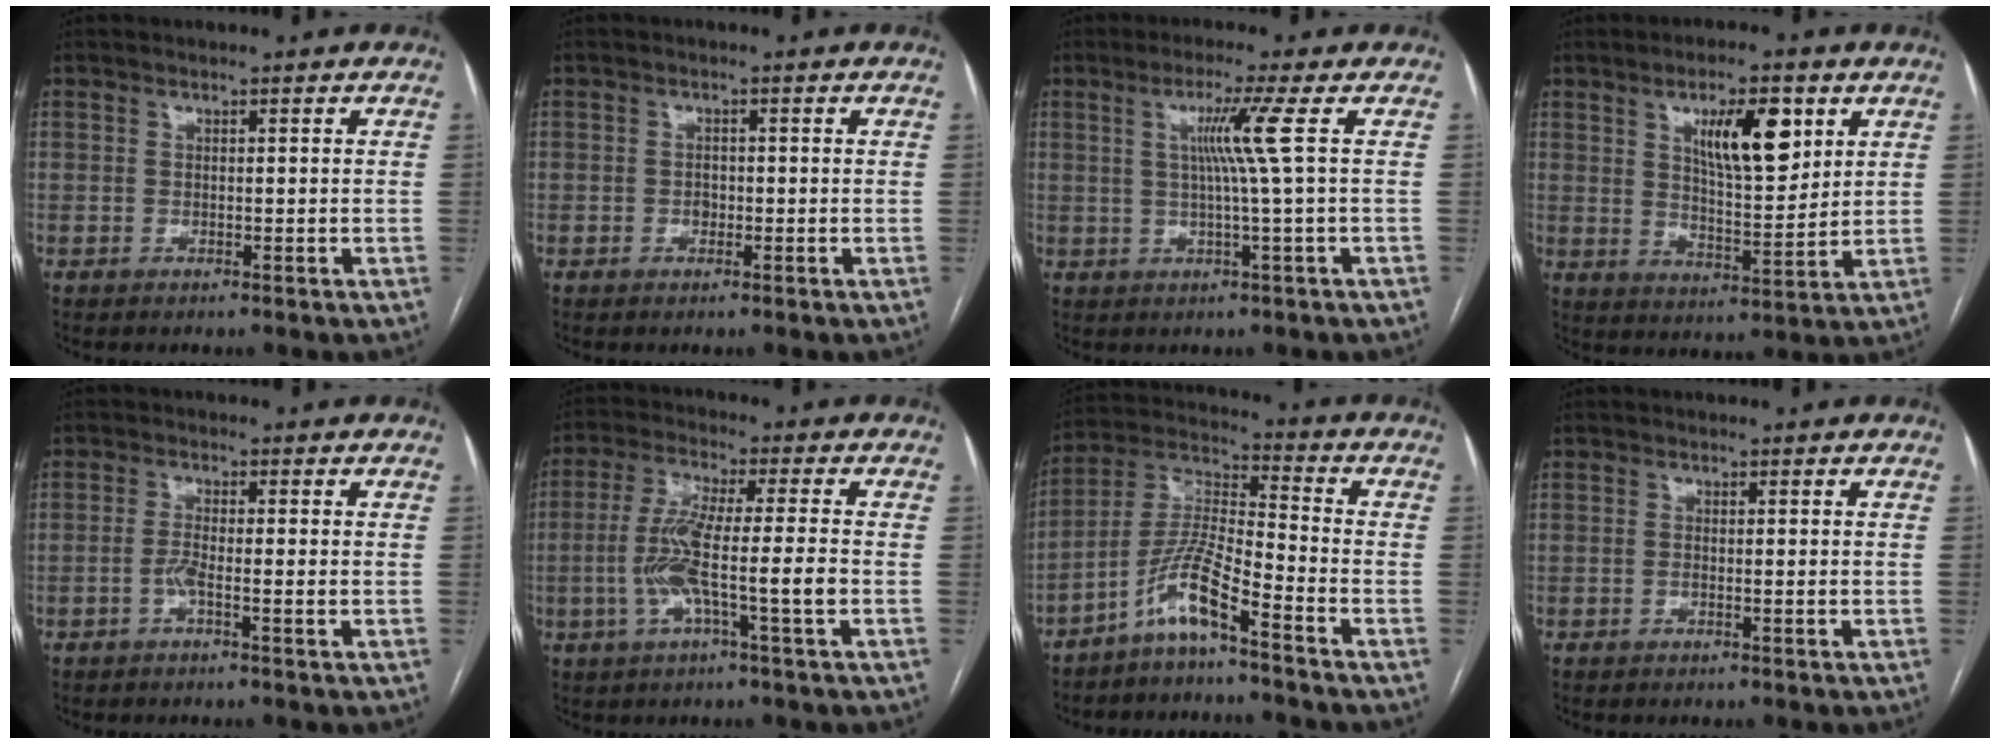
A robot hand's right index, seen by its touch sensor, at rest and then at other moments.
{"total": 1.2, "force": [-0.3, 0.9, 0.7], "torque": [-0.011, 0.003, -0.004]}
{"total": 5.7, "force": [1.1, -2.1, 5.2], "torque": [-0.101, 0.000, 0.024]}
{"total": 10.6, "force": [4.7, 3.1, 9.0], "torque": [-0.150, 0.002, 0.082]}
{"total": 2.6, "force": [-0.9, 0.1, 2.5], "torque": [-0.049, 0.002, -0.019]}
{"total": 9.5, "force": [-2.2, -0.1, 9.2], "torque": [-0.185, 0.006, -0.045]}
{"total": 8.8, "force": [-5.9, 0.4, 6.6], "torque": [-0.147, 0.003, -0.121]}
{"total": 0.9, "force": [-0.2, 0.1, 0.8], "torque": [-0.014, 0.000, -0.002]}